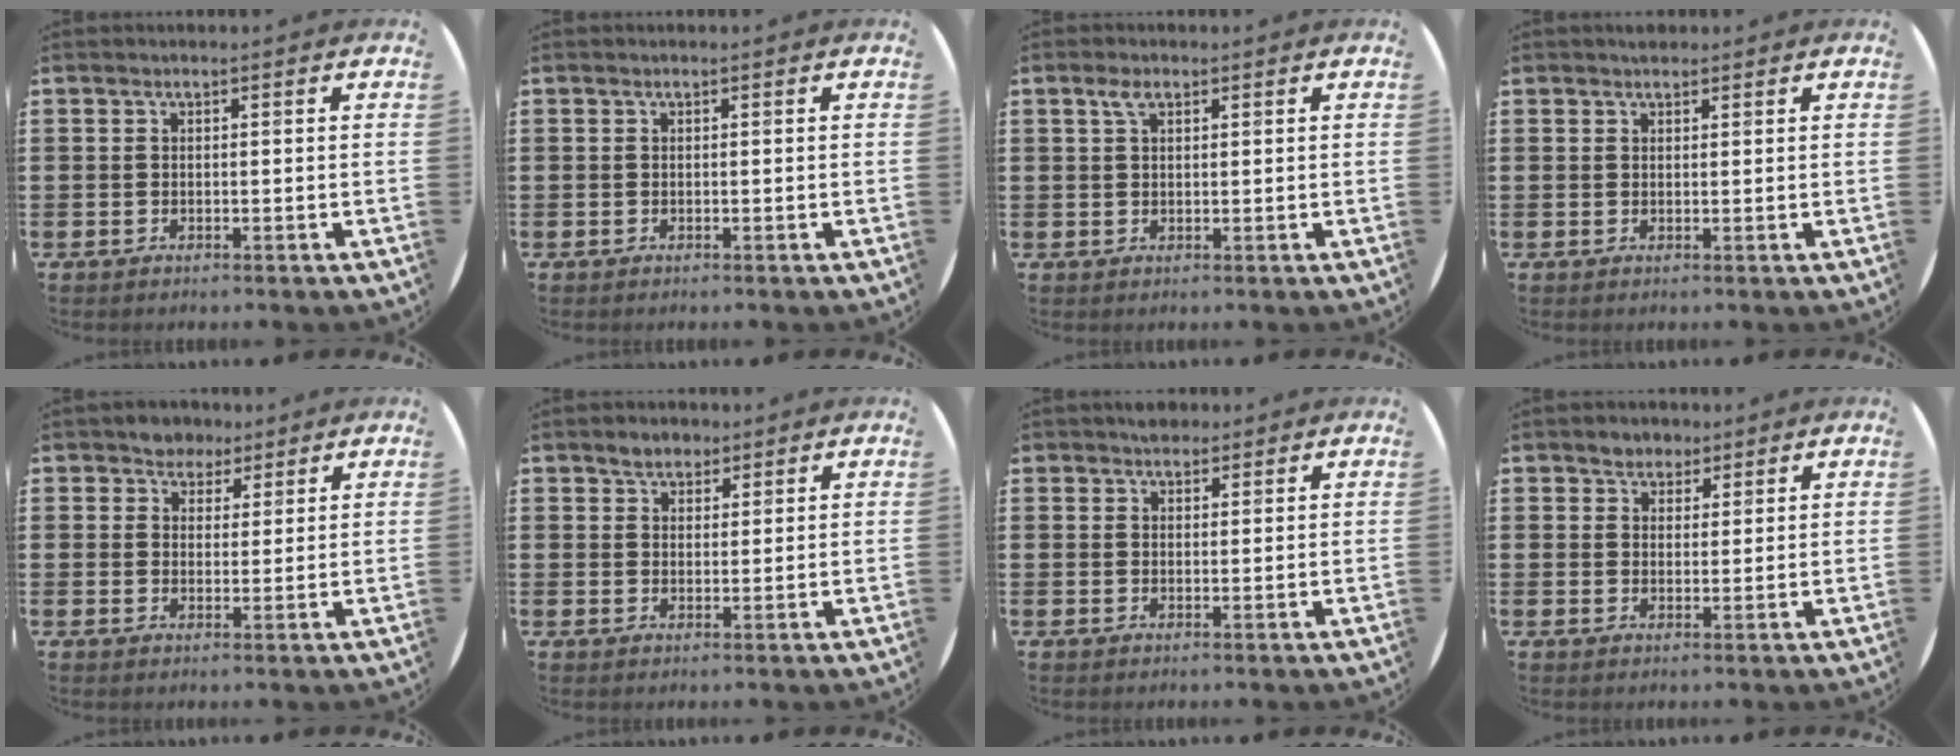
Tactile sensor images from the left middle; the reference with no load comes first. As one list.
[{"total": 0.0}, {"total": 2.0, "force": [1.2, 1.0, 1.3], "torque": [-0.021, 0.003, 0.019]}, {"total": 0.9, "force": [0.9, 0.3, 0.0], "torque": [-0.001, 0.002, 0.017]}, {"total": 3.4, "force": [2.8, 1.9, 0.0], "torque": [-0.003, 0.002, 0.053]}, {"total": 2.6, "force": [2.2, 1.2, 0.3], "torque": [-0.001, 0.002, 0.042]}, {"total": 2.0, "force": [1.8, 0.9, 0.0], "torque": [0.004, 0.003, 0.035]}, {"total": 2.4, "force": [2.1, 1.3, -0.1], "torque": [0.003, 0.002, 0.039]}]